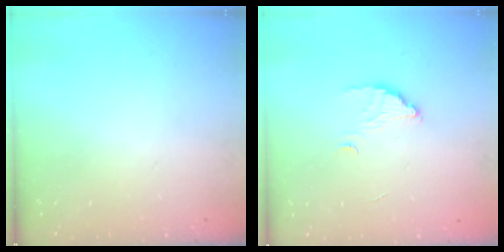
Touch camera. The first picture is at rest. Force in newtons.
{"total": 2.6, "press": 2.6, "slide": 0.2}